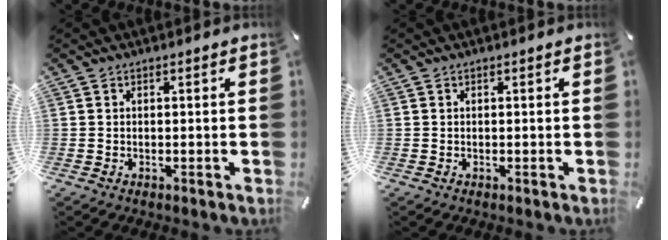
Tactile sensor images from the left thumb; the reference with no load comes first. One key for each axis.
{"total": 0.0}